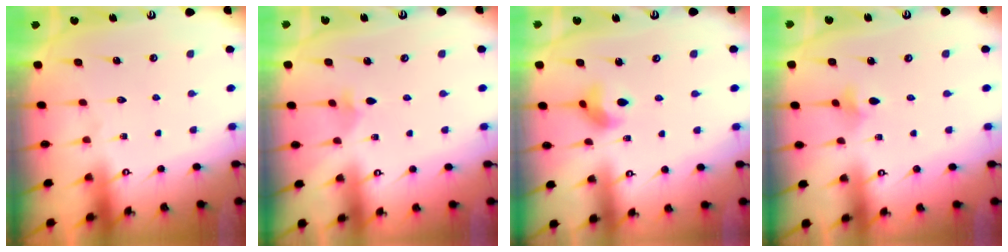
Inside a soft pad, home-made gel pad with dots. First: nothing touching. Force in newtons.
{"total": 2.2, "press": 2.1, "slide": 0.6}
{"total": 6.0, "press": 6.0, "slide": 0.6}
{"total": 2.6, "press": 2.5, "slide": 0.5}